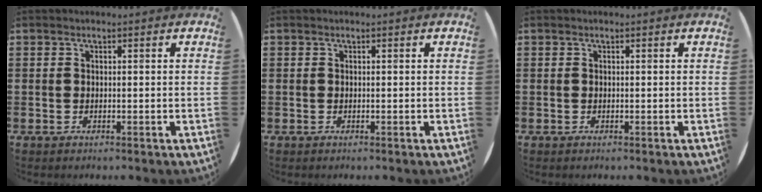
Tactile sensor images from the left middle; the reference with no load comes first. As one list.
[{"total": 0.0}, {"total": 0.0}]